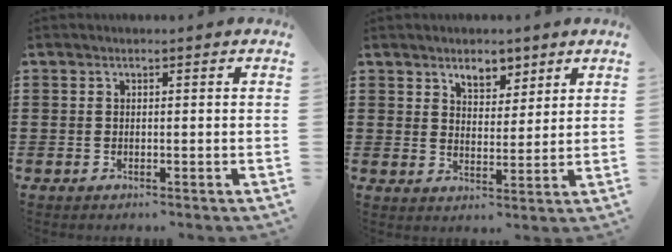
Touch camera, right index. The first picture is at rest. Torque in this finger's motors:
{"motor_torque": [0.09, 0.07, 0.15, 0.05]}